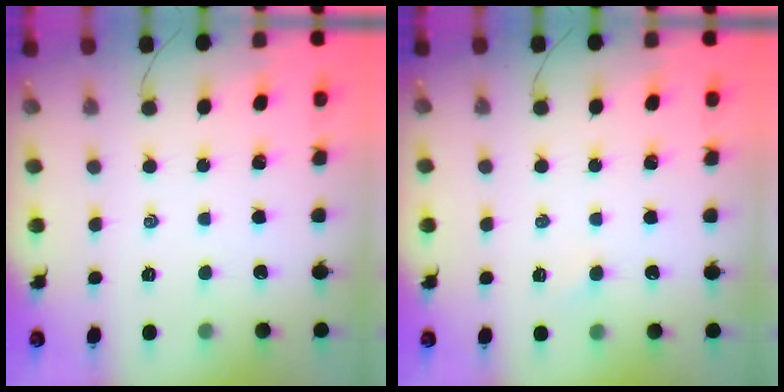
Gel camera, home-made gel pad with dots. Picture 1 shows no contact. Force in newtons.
{"total": 1.4, "press": 1.3, "slide": 0.4}